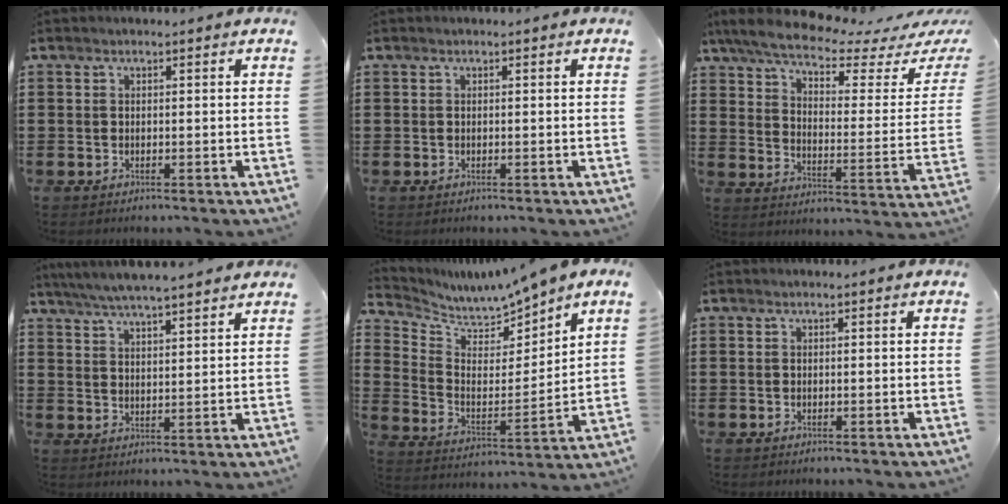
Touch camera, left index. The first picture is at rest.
{"total": 0.0}
{"total": 6.6, "force": [5.5, 0.9, 3.6], "torque": [-0.087, -0.043, 0.091]}
{"total": 4.3, "force": [4.2, -0.2, 1.1], "torque": [-0.037, -0.019, 0.073]}
{"total": 5.2, "force": [5.0, 1.2, 0.0], "torque": [-0.033, -0.044, 0.087]}
{"total": 0.0}